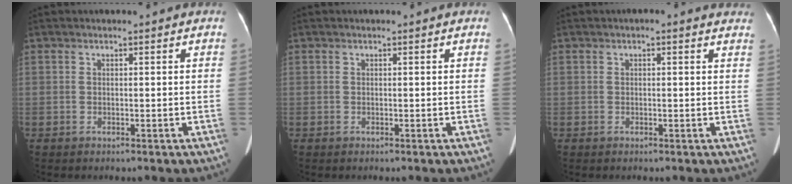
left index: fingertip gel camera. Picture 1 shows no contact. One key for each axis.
{"total": 0.0}
{"total": 2.7, "fx": 2.1, "fy": 0.8, "fz": 1.6, "tx": -0.013, "ty": 0.010, "tz": 0.010}